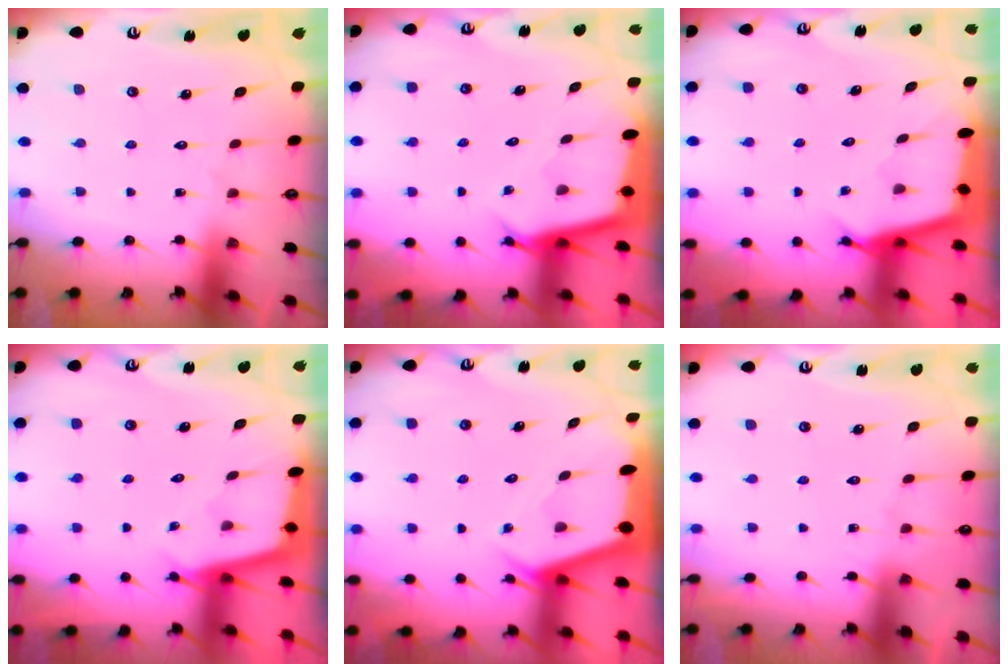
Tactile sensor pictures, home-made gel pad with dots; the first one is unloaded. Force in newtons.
{"total": 2.8, "press": 2.8, "slide": 0.0}
{"total": 2.8, "press": 2.8, "slide": 0.3}
{"total": 2.4, "press": 2.4, "slide": 0.2}
{"total": 4.0, "press": 3.9, "slide": 0.3}
{"total": 3.1, "press": 3.1, "slide": 0.5}